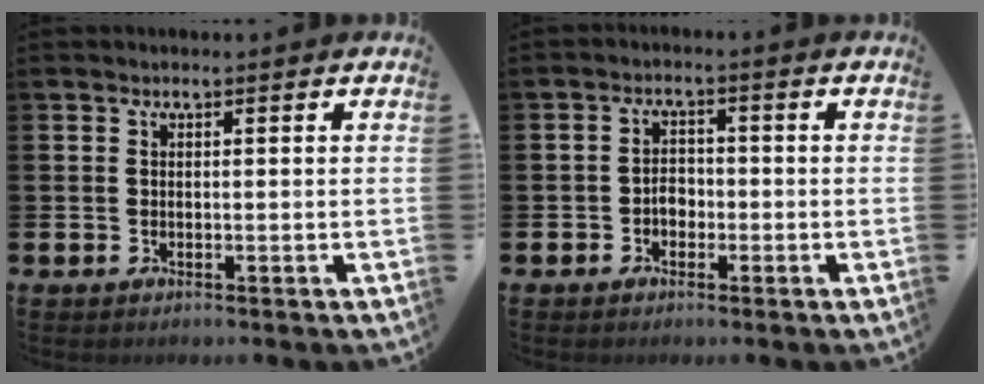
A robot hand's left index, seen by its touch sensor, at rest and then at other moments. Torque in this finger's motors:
{"motor_torque": [0.19, 0.31, -0.01, 0.01]}